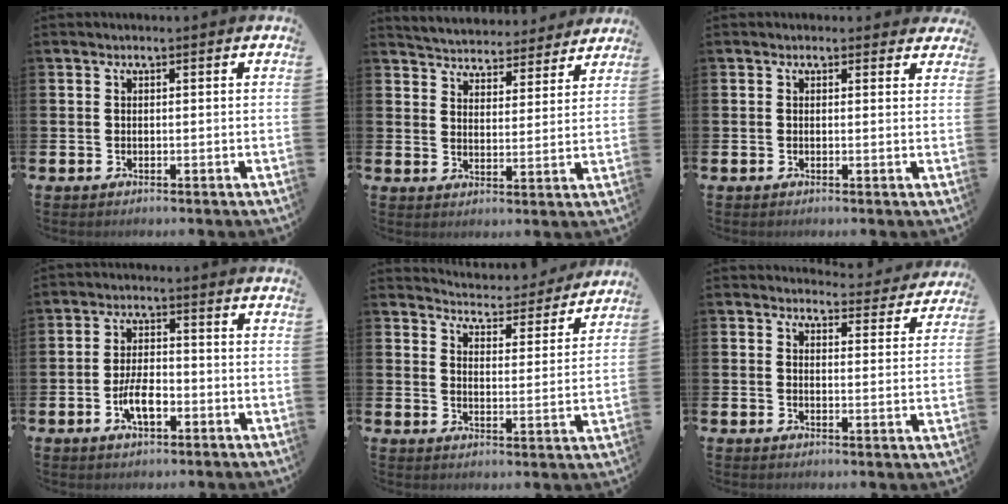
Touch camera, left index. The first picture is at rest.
{"total": 4.9, "force": [4.9, 0.9, -0.3], "torque": [-0.017, -0.040, 0.084]}
{"total": 0.8, "force": [0.6, 0.5, 0.2], "torque": [0.003, 0.005, 0.008]}
{"total": 4.7, "force": [-1.6, 2.2, 3.9], "torque": [-0.073, 0.006, -0.030]}
{"total": 4.6, "force": [4.6, 0.4, 0.1], "torque": [-0.023, -0.041, 0.075]}
{"total": 3.6, "force": [3.6, 0.7, 0.2], "torque": [0.003, -0.029, 0.059]}